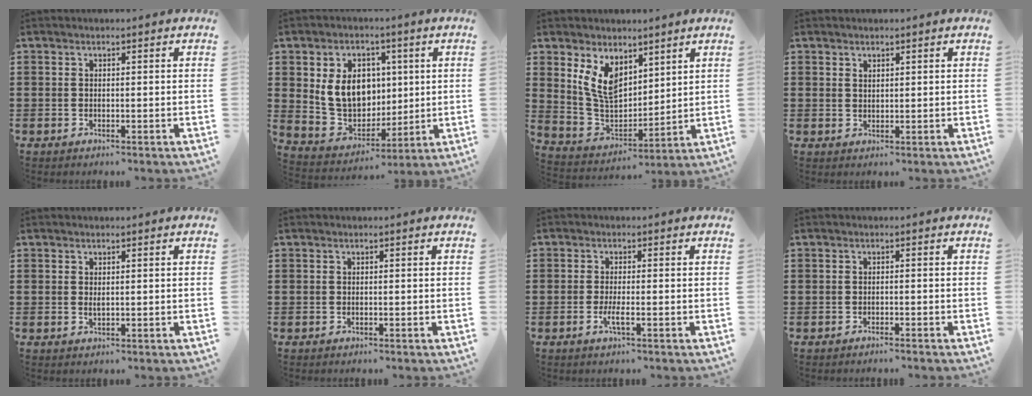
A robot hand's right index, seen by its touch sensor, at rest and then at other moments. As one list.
[{"total": 10.5, "force": [1.9, 8.4, 6.0], "torque": [-0.139, 0.017, 0.036]}, {"total": 7.9, "force": [4.3, 4.9, 4.5], "torque": [-0.115, -0.008, 0.083]}, {"total": 1.2, "force": [1.0, 0.5, 0.1], "torque": [-0.003, 0.003, 0.020]}, {"total": 0.9, "force": [0.3, 0.2, 0.8], "torque": [-0.017, 0.000, 0.006]}, {"total": 0.0}, {"total": 2.4, "force": [-1.1, 0.3, 2.1], "torque": [-0.044, -0.004, -0.021]}, {"total": 0.8, "force": [-0.8, -0.1, 0.2], "torque": [-0.006, 0.000, -0.017]}]